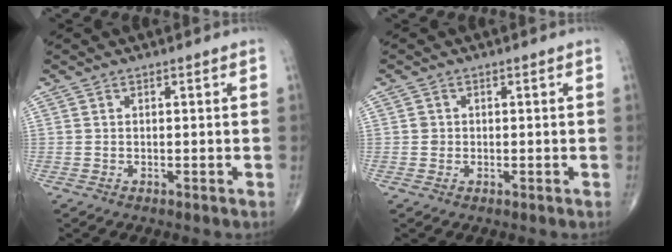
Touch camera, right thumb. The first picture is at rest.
{"total": 1.1, "force": [0.0, 1.1, 0.2], "torque": [0.002, 0.003, 0.000]}